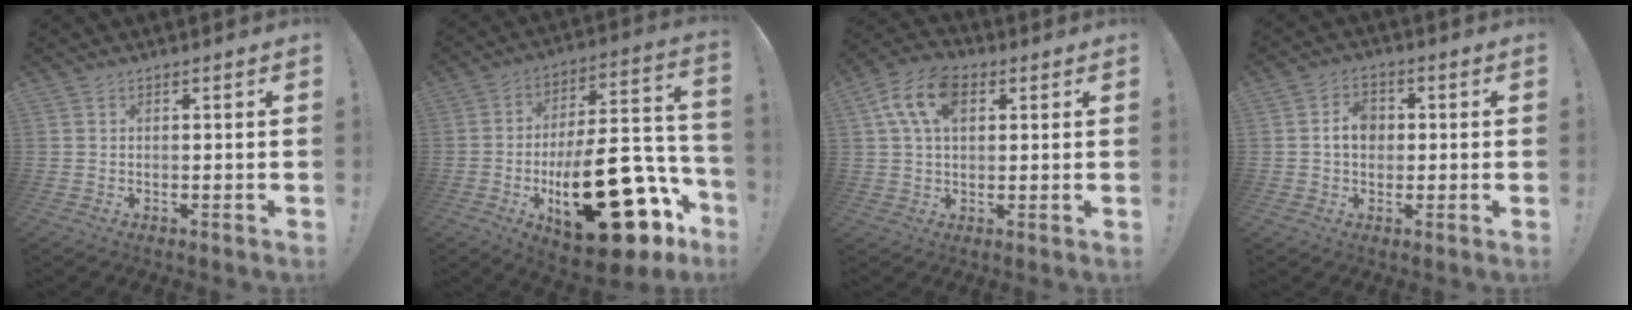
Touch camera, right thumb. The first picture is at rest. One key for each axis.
{"total": 29.3, "fx": -10.5, "fy": 12.0, "fz": 24.6, "tx": -0.393, "ty": 0.061, "tz": -0.153}
{"total": 11.8, "fx": 4.2, "fy": 7.2, "fz": 8.4, "tx": -0.170, "ty": 0.008, "tz": 0.078}
{"total": 6.2, "fx": 0.4, "fy": 4.9, "fz": 3.8, "tx": -0.059, "ty": 0.009, "tz": 0.007}